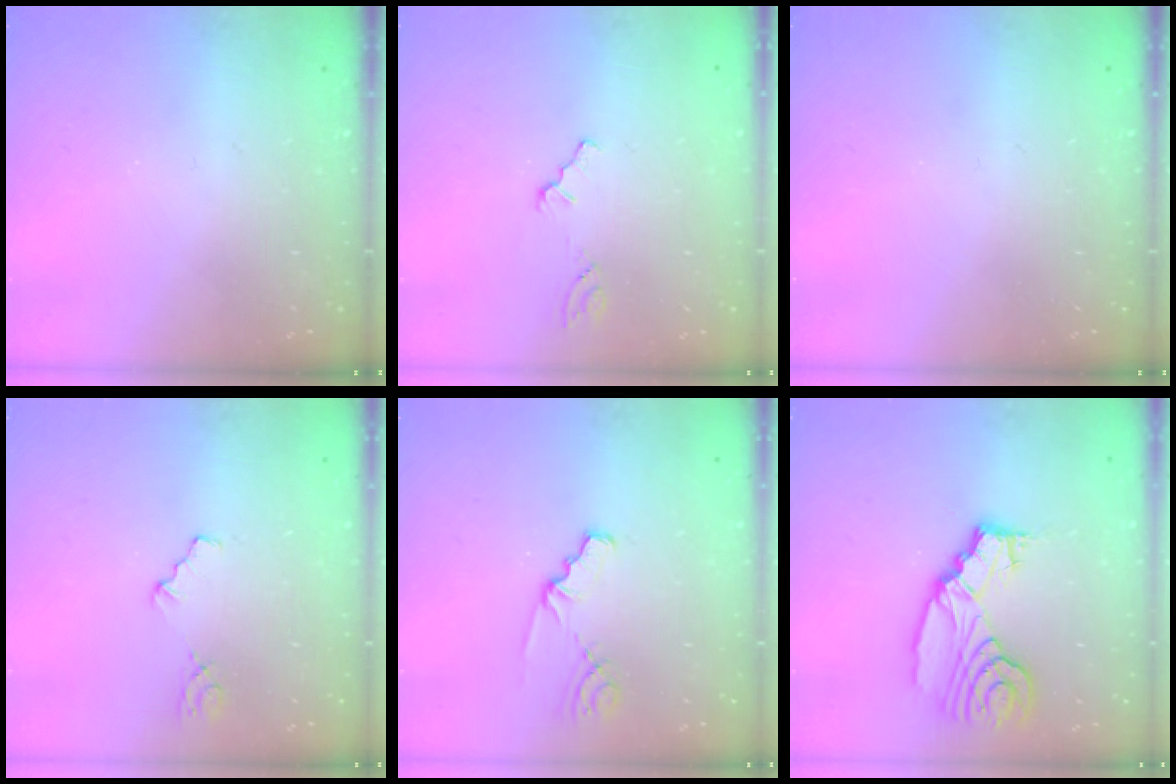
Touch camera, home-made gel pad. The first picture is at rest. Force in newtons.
{"total": 0.0}
{"total": 0.0}
{"total": 1.2, "press": 1.2, "slide": 0.3}
{"total": 1.8, "press": 1.8, "slide": 0.3}
{"total": 11.4, "press": 11.4, "slide": 1.1}